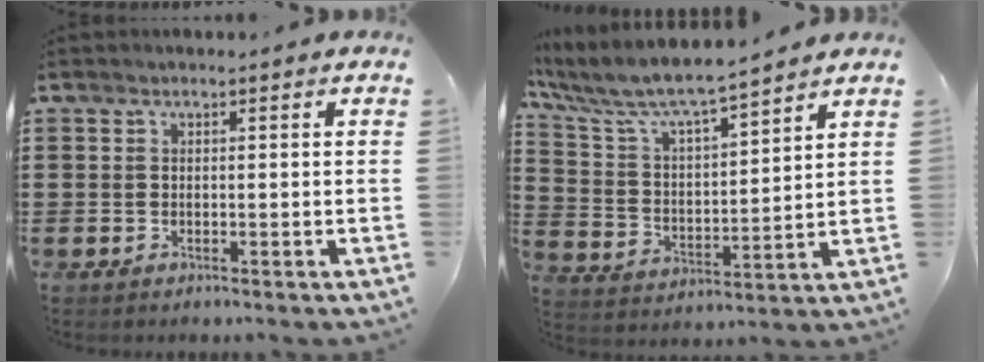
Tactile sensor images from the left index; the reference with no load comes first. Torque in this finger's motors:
{"motor_torque": [1.24, -0.90, 0.89, 0.21]}